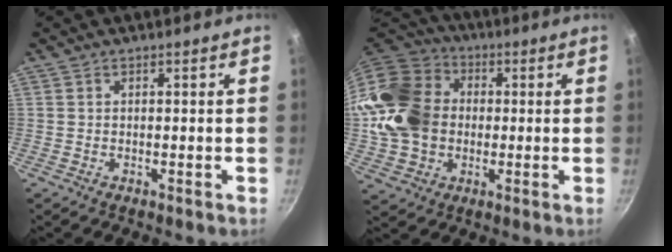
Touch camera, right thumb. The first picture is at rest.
{"total": 20.3, "force": [0.6, 16.4, 11.9], "torque": [-0.222, 0.038, 0.010]}